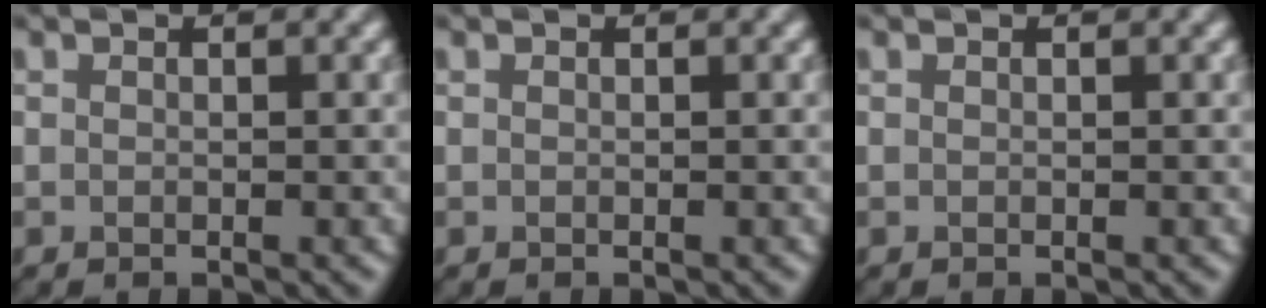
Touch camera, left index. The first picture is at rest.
{"total": 0.0}
{"total": 0.0}